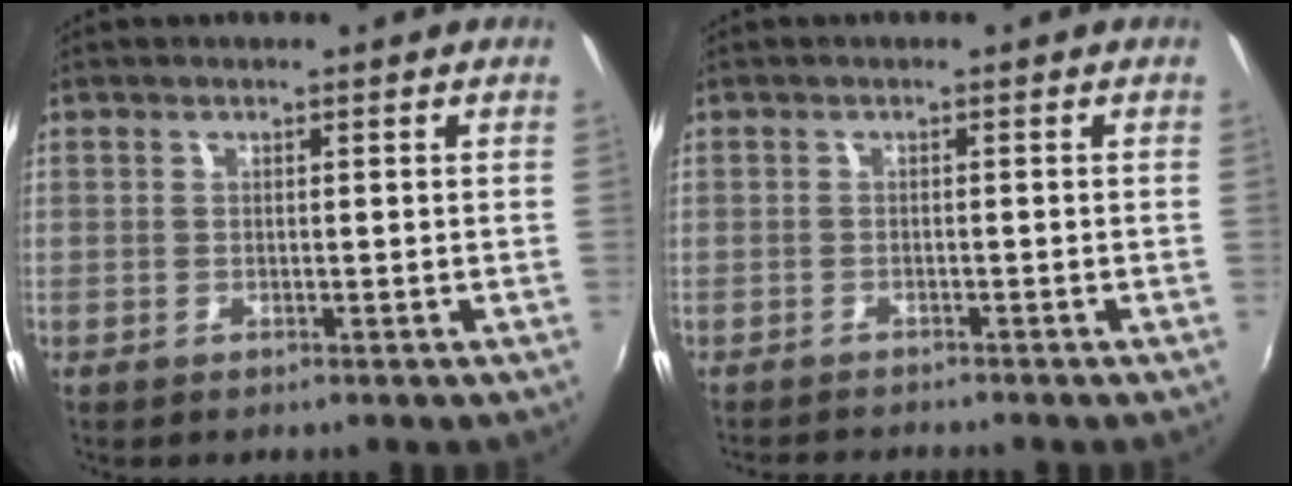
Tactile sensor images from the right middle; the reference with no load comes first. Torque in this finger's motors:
{"motor_torque": [0.02, -0.07, 0.00, 0.01]}